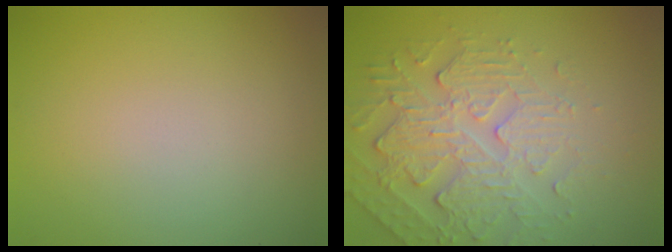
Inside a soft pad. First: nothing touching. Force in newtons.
{"total": 4.8, "press": 3.7, "slide": 3.1}